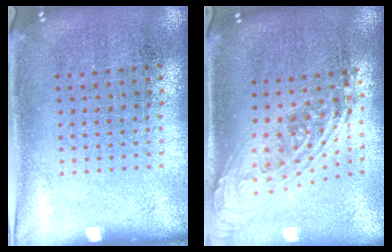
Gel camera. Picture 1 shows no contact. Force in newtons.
{"total": 2.1, "press": 1.5, "slide": 1.5}